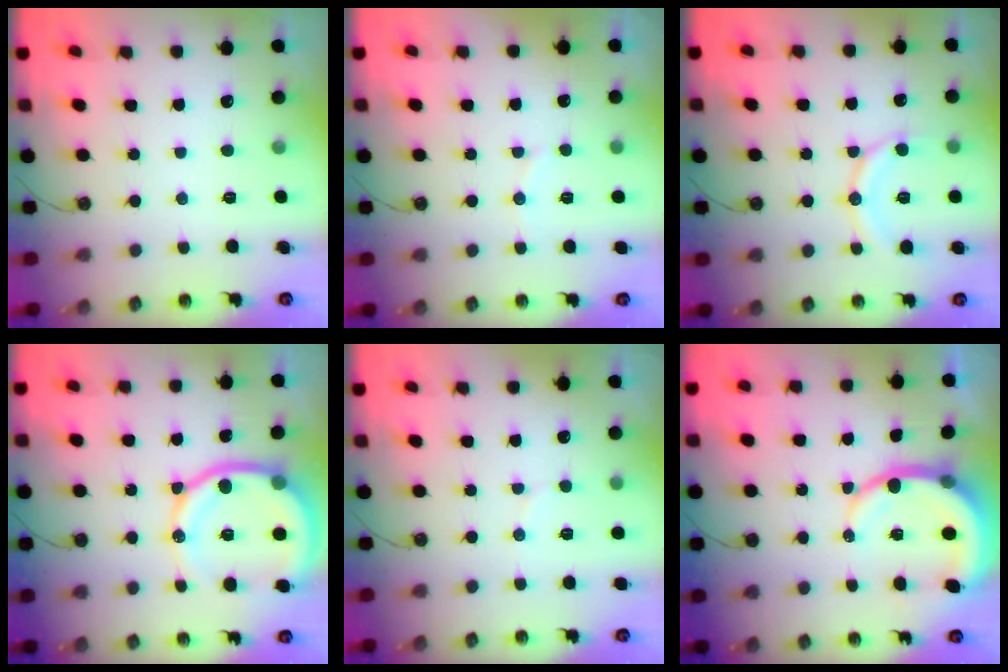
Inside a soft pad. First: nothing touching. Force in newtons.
{"total": 3.8, "press": 3.6, "slide": 1.1}
{"total": 12.3, "press": 12.2, "slide": 1.2}
{"total": 15.7, "press": 15.5, "slide": 1.8}
{"total": 4.1, "press": 3.9, "slide": 1.1}
{"total": 10.1, "press": 10.0, "slide": 1.3}